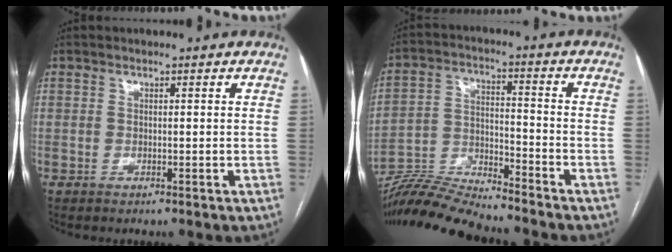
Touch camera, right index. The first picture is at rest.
{"total": 10.6, "force": [-10.5, -0.6, 1.8], "torque": [-0.038, 0.008, -0.196]}